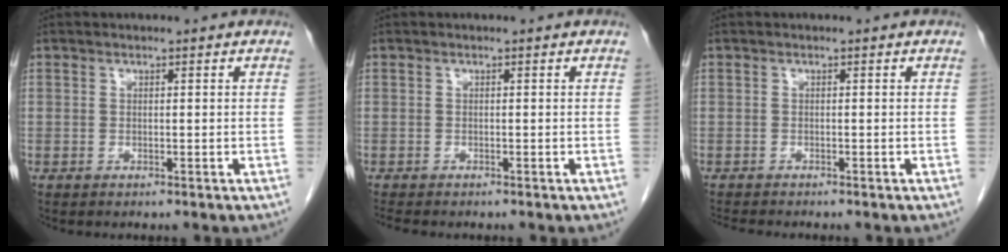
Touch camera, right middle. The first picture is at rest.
{"total": 2.2, "force": [-2.0, 0.5, 1.0], "torque": [-0.021, -0.007, -0.027]}
{"total": 2.7, "force": [-2.5, 0.1, 1.0], "torque": [-0.015, -0.007, -0.039]}